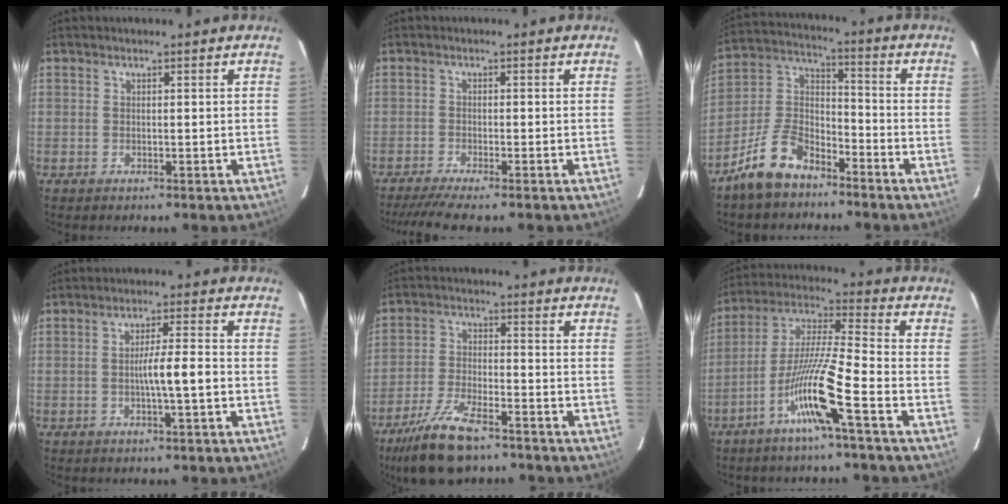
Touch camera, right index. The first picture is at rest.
{"total": 6.2, "force": [-5.2, -0.3, 3.3], "torque": [-0.052, -0.016, -0.086]}
{"total": 10.5, "force": [-7.8, 4.8, 5.1], "torque": [-0.116, 0.015, -0.155]}
{"total": 4.9, "force": [-1.0, -0.2, 4.8], "torque": [-0.081, 0.004, -0.018]}
{"total": 10.8, "force": [-7.9, 2.7, 6.9], "torque": [-0.138, -0.022, -0.144]}
{"total": 12.5, "force": [-6.1, -0.8, 10.9], "torque": [-0.216, -0.005, -0.122]}